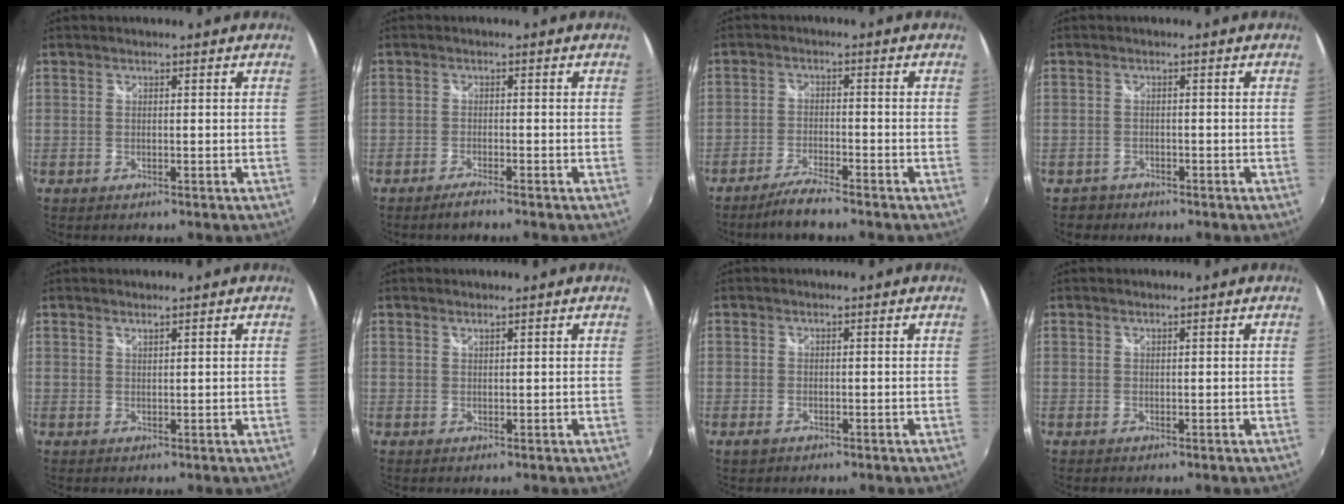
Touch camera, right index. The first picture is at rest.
{"total": 2.1, "force": [-1.8, 0.0, 1.0], "torque": [-0.031, -0.005, -0.039]}
{"total": 5.0, "force": [-4.3, 0.3, 2.6], "torque": [-0.073, -0.006, -0.083]}
{"total": 2.4, "force": [-1.7, 1.6, -0.1], "torque": [-0.006, 0.003, -0.028]}
{"total": 0.9, "force": [0.8, 0.0, 0.2], "torque": [-0.003, 0.000, 0.015]}
{"total": 0.6, "force": [0.6, 0.0, 0.1], "torque": [-0.001, 0.000, 0.011]}
{"total": 1.3, "force": [-0.8, 0.9, 0.7], "torque": [-0.014, -0.005, -0.015]}
{"total": 0.0}